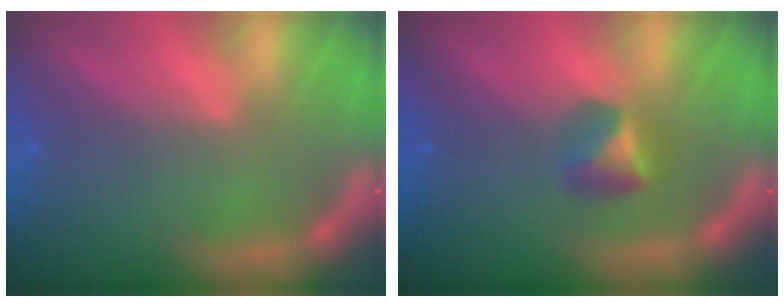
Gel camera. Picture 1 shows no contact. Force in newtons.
{"total": 2.4}